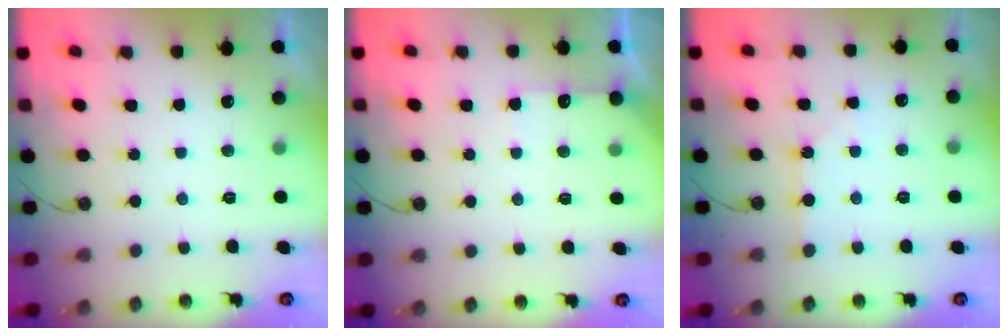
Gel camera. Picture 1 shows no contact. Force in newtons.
{"total": 5.8, "press": 5.7, "slide": 0.7}
{"total": 1.7, "press": 1.7, "slide": 0.3}